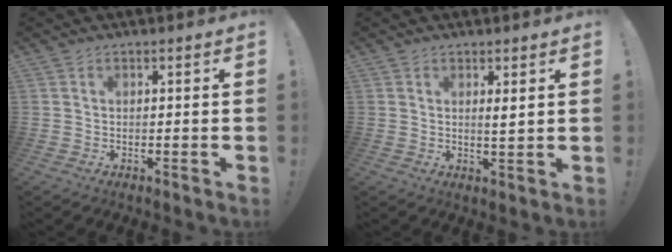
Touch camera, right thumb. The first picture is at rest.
{"total": 2.4, "force": [1.1, 0.2, 2.0], "torque": [-0.024, -0.011, 0.014]}